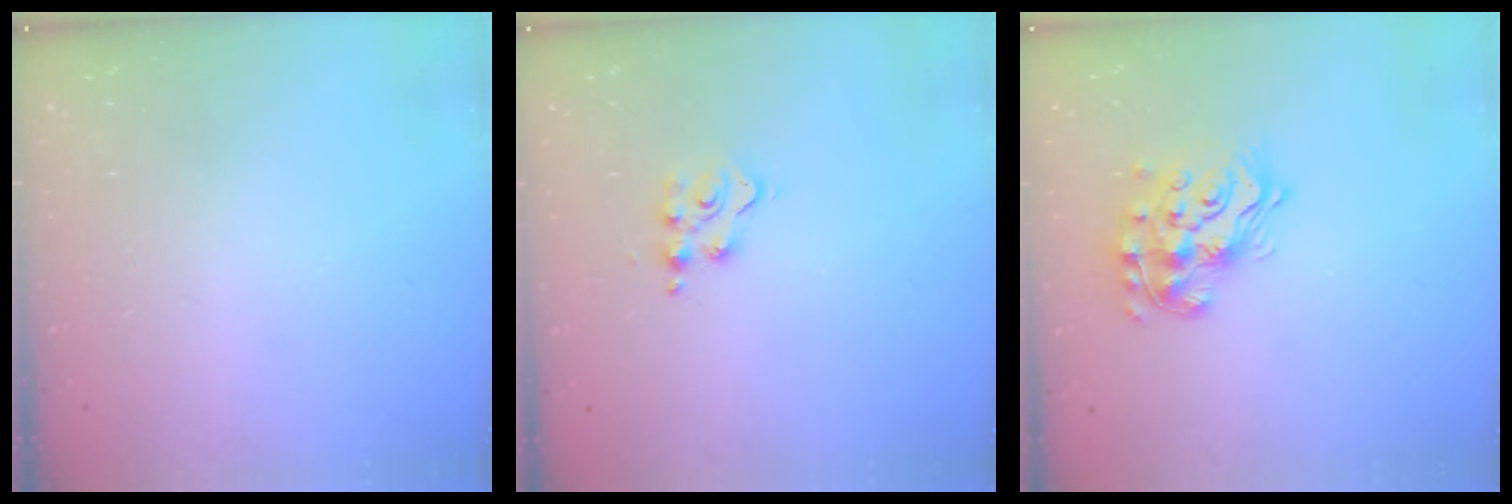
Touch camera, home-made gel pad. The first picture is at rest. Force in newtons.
{"total": 5.1, "press": 5.1, "slide": 0.4}
{"total": 16.3, "press": 16.3, "slide": 1.1}